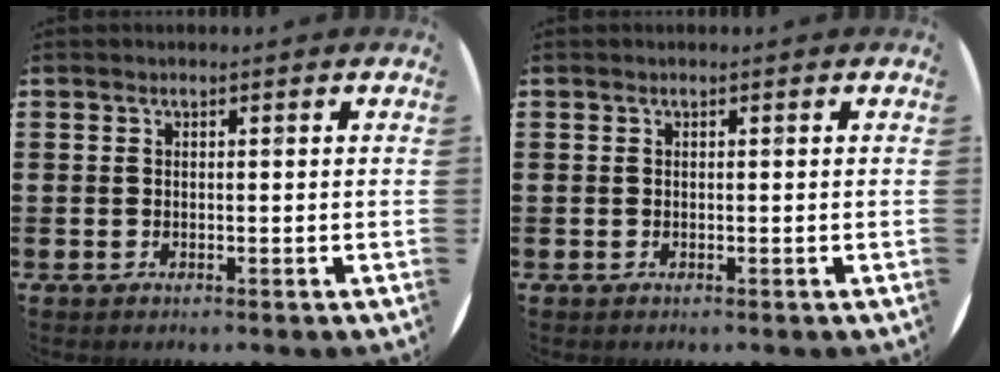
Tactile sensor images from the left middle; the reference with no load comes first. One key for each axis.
{"total": 0.0}